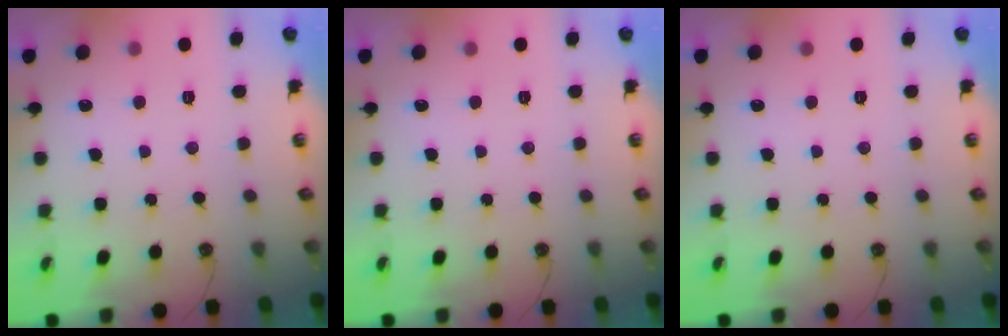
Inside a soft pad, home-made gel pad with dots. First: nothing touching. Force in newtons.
{"total": 0.0}
{"total": 0.0}